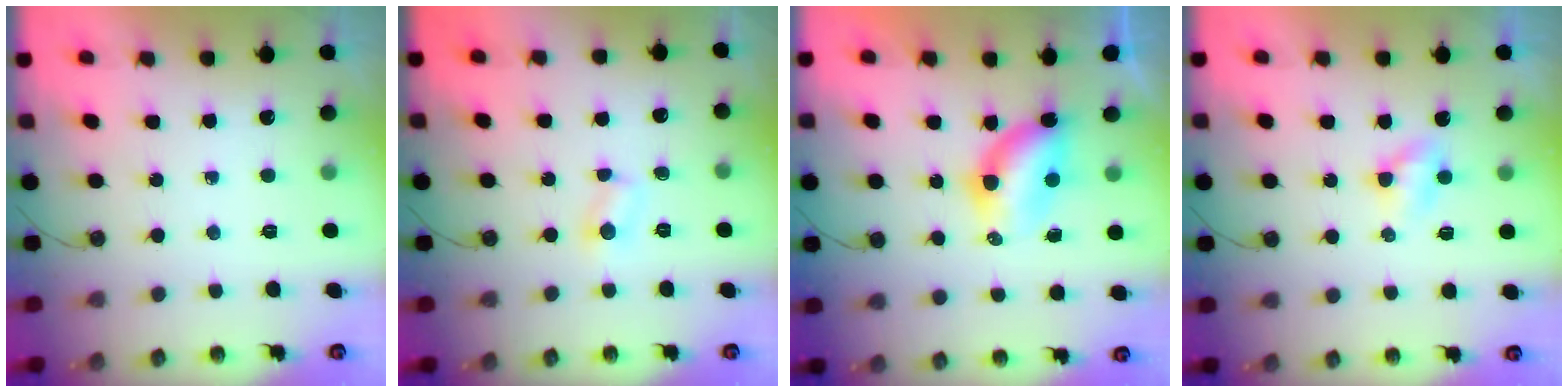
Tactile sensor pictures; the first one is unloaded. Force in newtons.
{"total": 2.5, "press": 2.5, "slide": 0.3}
{"total": 6.4, "press": 6.2, "slide": 1.5}
{"total": 3.0, "press": 3.0, "slide": 0.3}